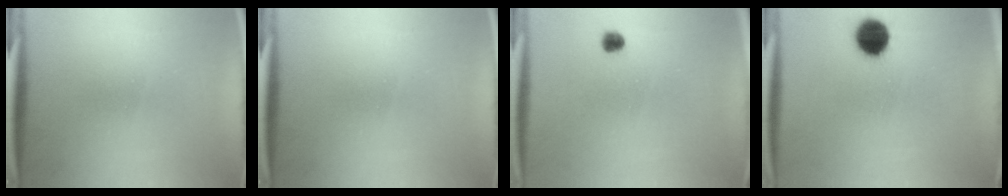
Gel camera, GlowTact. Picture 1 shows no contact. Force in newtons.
{"total": 0.0}
{"total": 2.4}
{"total": 9.3}